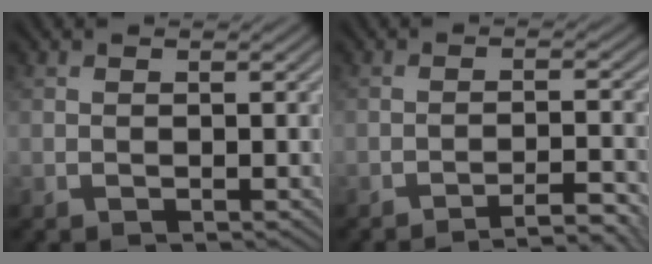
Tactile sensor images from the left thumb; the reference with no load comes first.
{"total": 5.0, "force": [-3.9, 0.5, 3.1], "torque": [-0.042, 0.021, -0.067]}